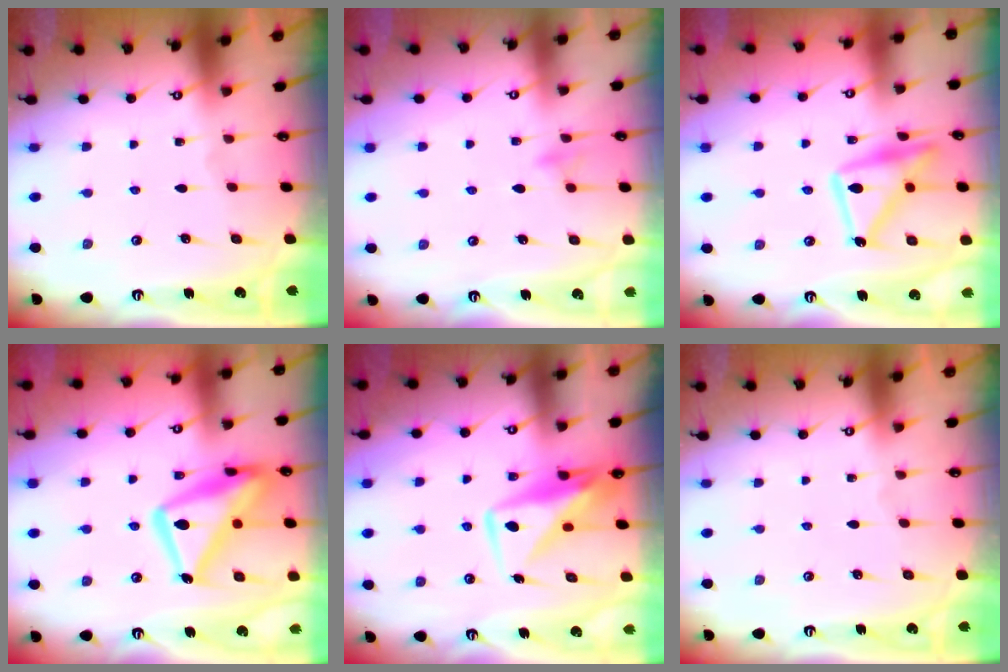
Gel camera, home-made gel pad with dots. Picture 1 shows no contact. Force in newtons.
{"total": 8.3, "press": 8.2, "slide": 0.9}
{"total": 16.6, "press": 16.5, "slide": 1.1}
{"total": 19.2, "press": 19.2, "slide": 1.8}
{"total": 10.6, "press": 10.5, "slide": 0.8}
{"total": 0.0}